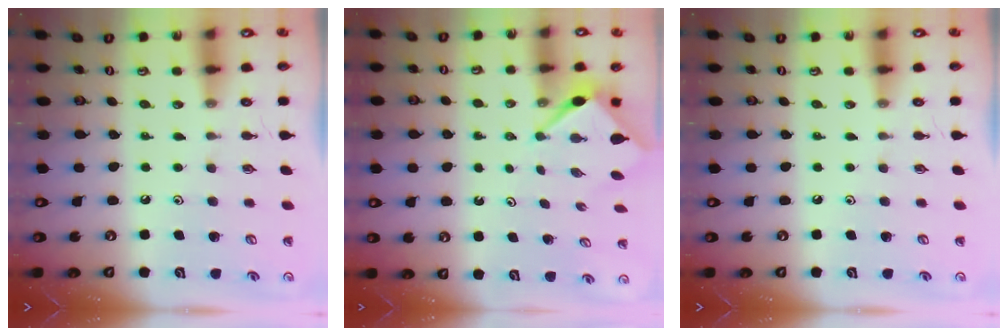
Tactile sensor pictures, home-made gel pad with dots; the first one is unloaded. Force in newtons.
{"total": 3.0, "press": 2.9, "slide": 0.3}
{"total": 0.0}